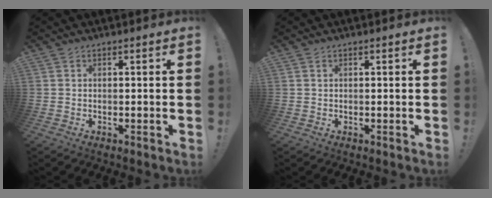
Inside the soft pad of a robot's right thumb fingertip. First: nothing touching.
{"total": 0.0}